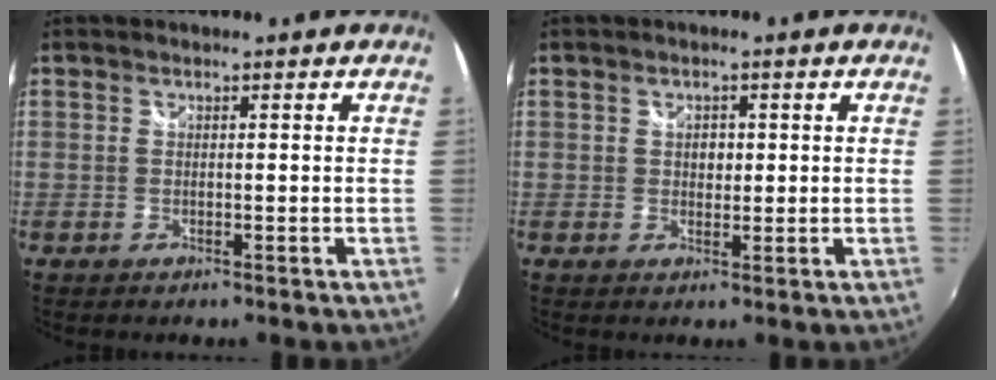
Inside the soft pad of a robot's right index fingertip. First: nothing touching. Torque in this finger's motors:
{"motor_torque": [0.11, 0.05, 0.18, 0.03]}